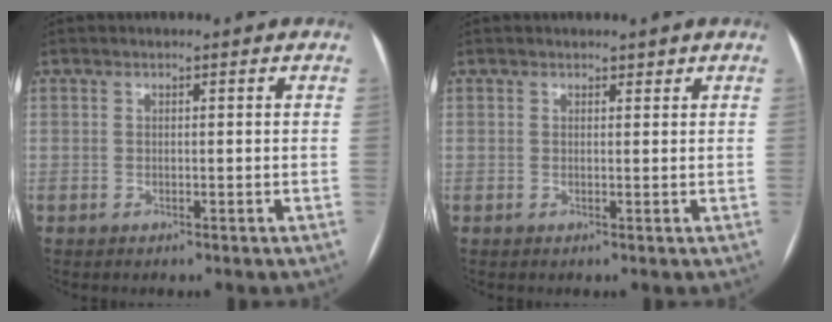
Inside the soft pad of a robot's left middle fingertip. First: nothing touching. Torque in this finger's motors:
{"motor_torque": [0.03, -0.03, -0.02, -0.01]}